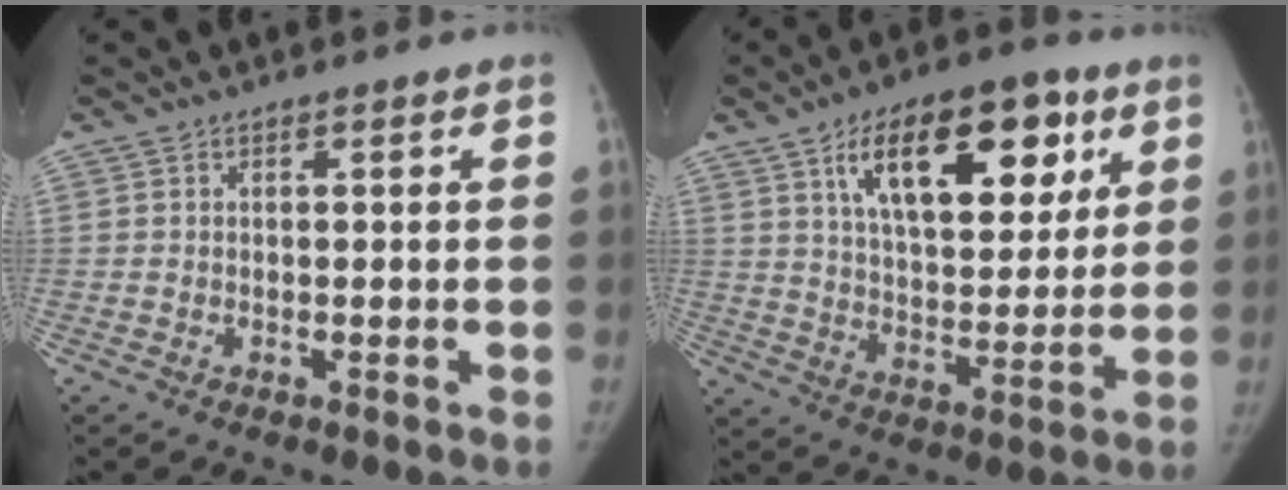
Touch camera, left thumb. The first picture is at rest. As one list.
[{"total": 20.1, "force": [9.5, 9.7, 14.9], "torque": [-0.180, -0.035, 0.159]}]